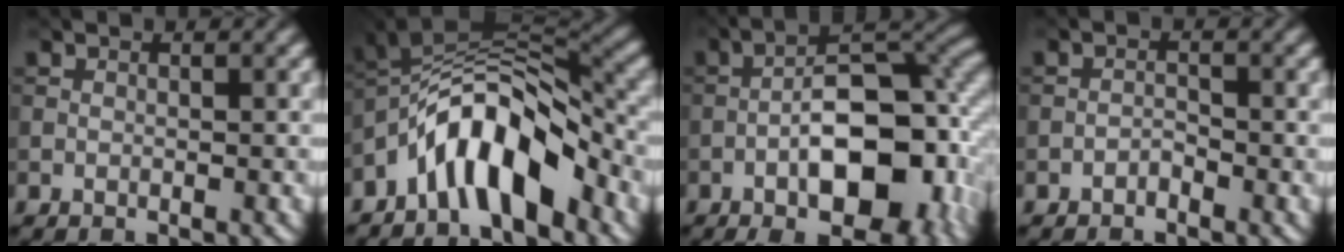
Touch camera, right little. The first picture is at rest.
{"total": 8.1, "force": [-4.5, 3.2, 6.0], "torque": [-0.086, 0.016, -0.087]}
{"total": 12.9, "force": [-4.3, 5.8, 10.7], "torque": [-0.141, 0.007, -0.070]}
{"total": 0.7, "force": [-0.5, 0.4, 0.2], "torque": [-0.005, 0.001, -0.013]}